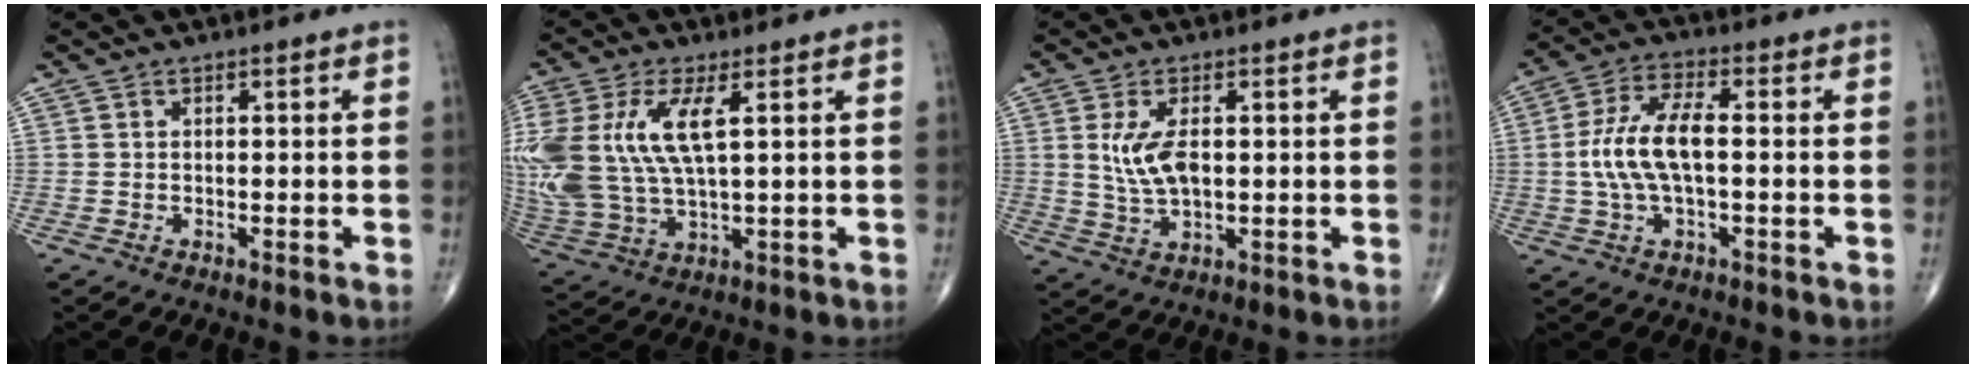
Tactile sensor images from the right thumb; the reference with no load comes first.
{"total": 18.2, "force": [4.2, 8.1, 15.8], "torque": [-0.381, -0.004, 0.085]}
{"total": 6.8, "force": [1.0, 3.3, 5.9], "torque": [-0.116, -0.005, 0.024]}
{"total": 10.0, "force": [-0.3, 4.0, 9.2], "torque": [-0.201, 0.022, -0.007]}